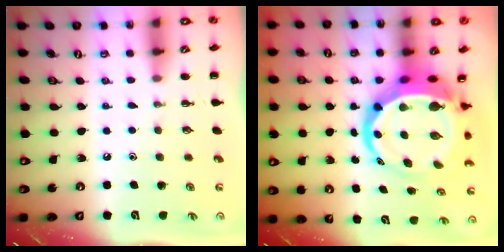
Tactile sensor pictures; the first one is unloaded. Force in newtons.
{"total": 13.3, "press": 12.9, "slide": 3.4}